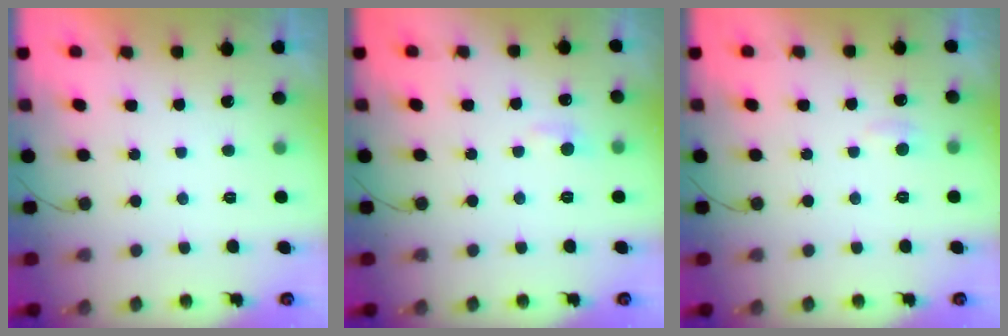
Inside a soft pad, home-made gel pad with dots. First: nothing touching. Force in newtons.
{"total": 5.3, "press": 5.2, "slide": 0.6}
{"total": 3.9, "press": 3.8, "slide": 0.4}